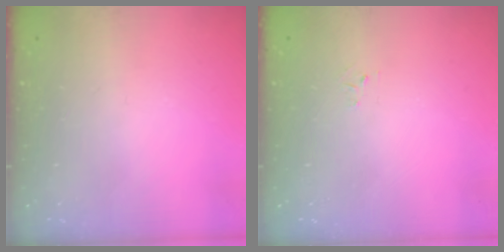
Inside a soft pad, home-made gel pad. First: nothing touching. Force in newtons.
{"total": 2.6, "press": 2.6, "slide": 0.4}